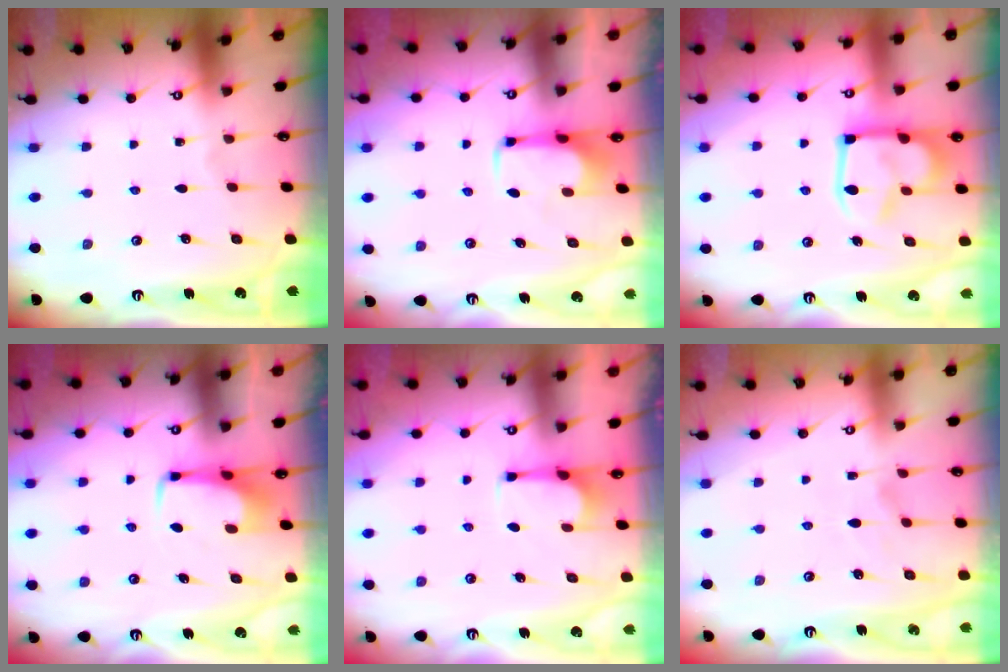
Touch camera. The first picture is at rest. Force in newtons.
{"total": 1.9, "press": 1.8, "slide": 0.6}
{"total": 14.8, "press": 14.8, "slide": 0.8}
{"total": 2.9, "press": 2.8, "slide": 0.4}
{"total": 3.0, "press": 2.9, "slide": 0.6}
{"total": 2.4, "press": 2.1, "slide": 1.3}